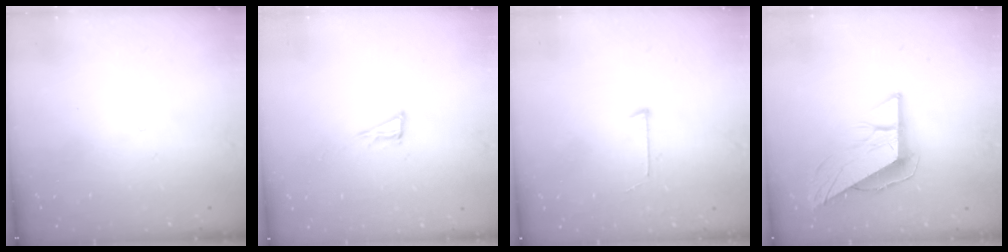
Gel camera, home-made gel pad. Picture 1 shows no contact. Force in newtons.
{"total": 5.7, "press": 5.5, "slide": 1.4}
{"total": 5.5, "press": 5.5, "slide": 0.5}
{"total": 9.9, "press": 9.9, "slide": 0.4}